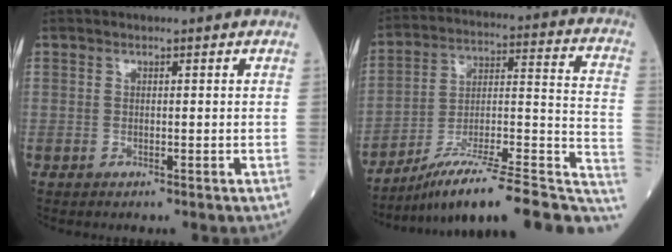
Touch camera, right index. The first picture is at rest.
{"total": 22.2, "force": [-17.0, 2.4, 14.2], "torque": [-0.157, 0.030, -0.268]}